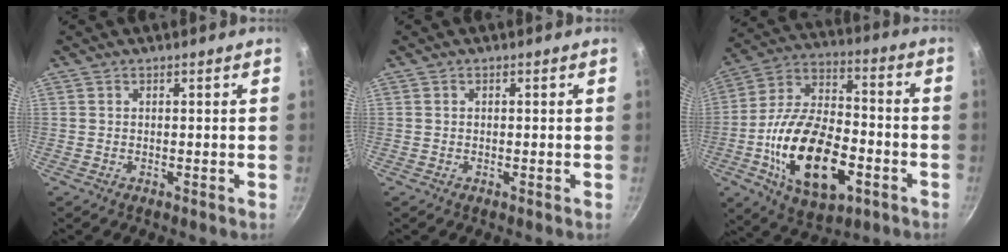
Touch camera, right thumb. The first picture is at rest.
{"total": 0.0}
{"total": 22.8, "force": [-6.9, 12.3, 17.8], "torque": [-0.308, 0.034, -0.119]}